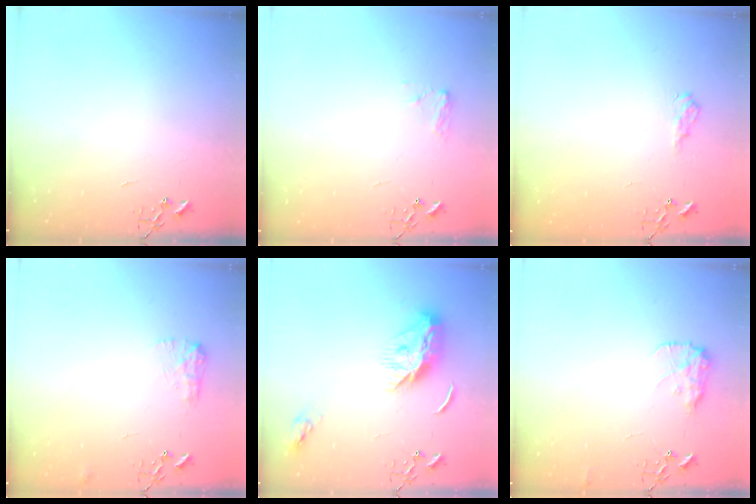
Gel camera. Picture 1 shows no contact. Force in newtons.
{"total": 7.2, "press": 7.2, "slide": 0.5}
{"total": 8.2, "press": 8.2, "slide": 0.9}
{"total": 8.3, "press": 8.2, "slide": 0.3}
{"total": 12.7, "press": 12.7, "slide": 0.3}
{"total": 9.8, "press": 9.8, "slide": 0.2}